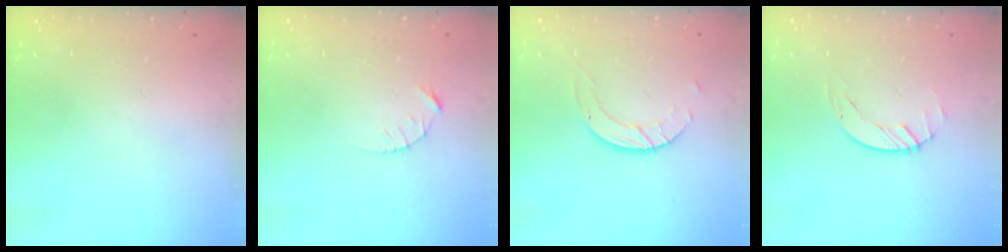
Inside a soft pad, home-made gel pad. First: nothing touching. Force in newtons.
{"total": 2.1, "press": 2.1, "slide": 0.3}
{"total": 3.0, "press": 3.0, "slide": 0.3}
{"total": 0.8, "press": 0.8, "slide": 0.2}